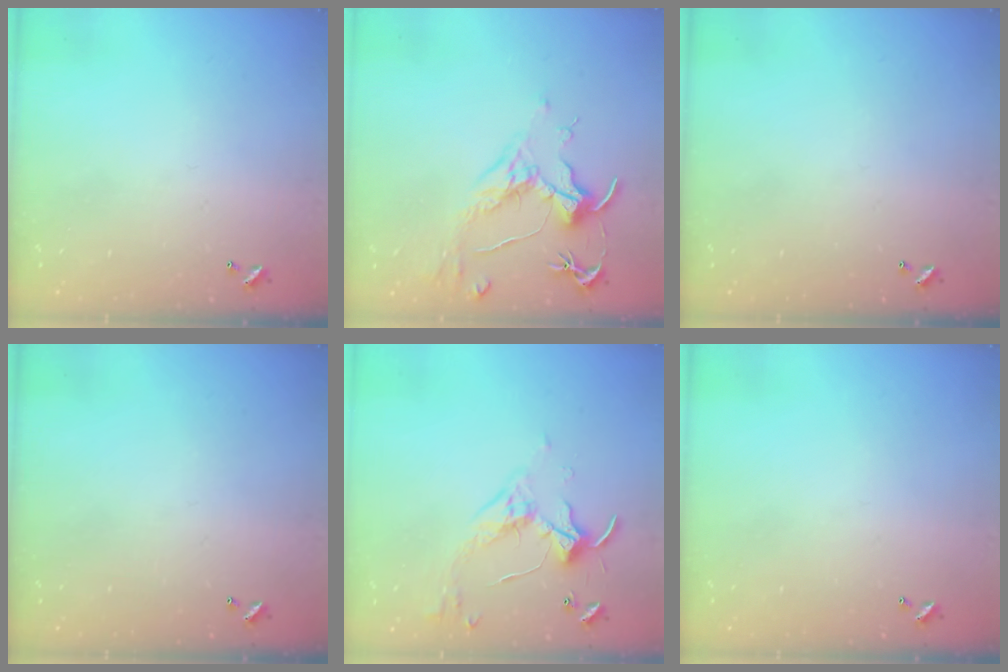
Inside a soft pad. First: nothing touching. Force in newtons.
{"total": 1.7, "press": 1.5, "slide": 0.9}
{"total": 0.0}
{"total": 0.0}
{"total": 3.3, "press": 3.3, "slide": 0.6}
{"total": 0.0}